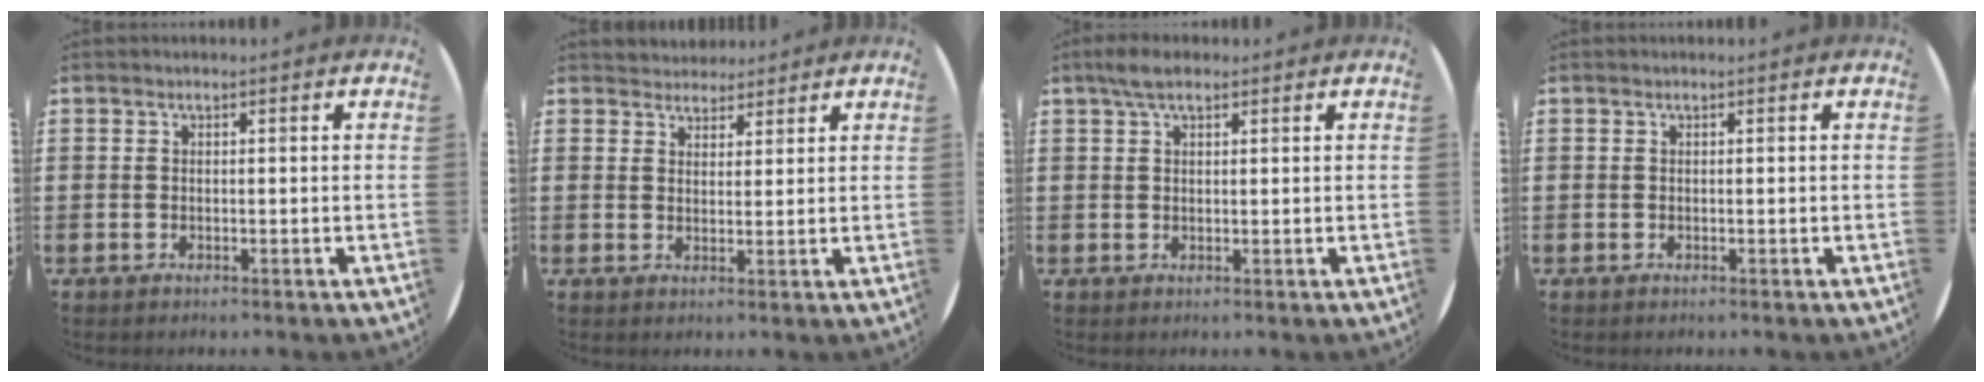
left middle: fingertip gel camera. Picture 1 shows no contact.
{"total": 3.0, "force": [2.8, 1.0, -0.2], "torque": [0.004, -0.007, 0.052]}
{"total": 2.9, "force": [1.9, 1.1, 2.0], "torque": [-0.042, 0.007, 0.033]}
{"total": 0.0}